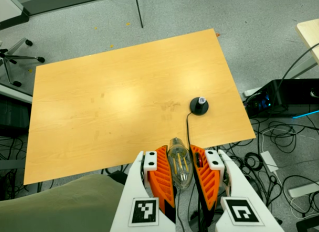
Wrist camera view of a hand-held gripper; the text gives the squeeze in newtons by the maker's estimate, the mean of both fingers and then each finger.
{"total": 21.2, "left": 23.3, "right": 19.2}